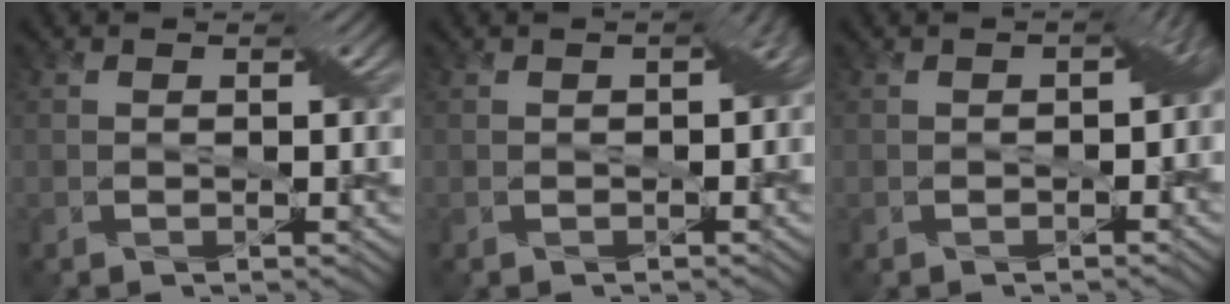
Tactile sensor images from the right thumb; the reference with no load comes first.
{"total": 3.3, "force": [-0.1, 1.9, 2.7], "torque": [-0.029, 0.000, 0.002]}
{"total": 3.6, "force": [-0.6, 2.2, 2.7], "torque": [-0.031, -0.006, -0.009]}